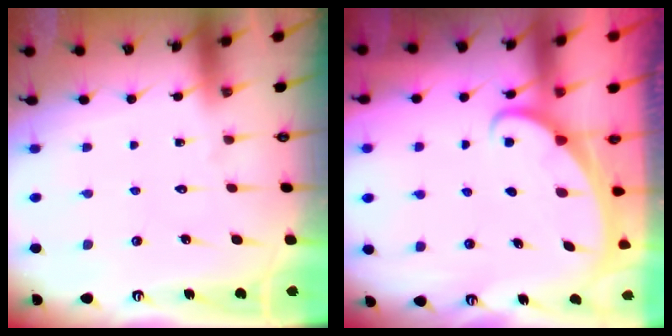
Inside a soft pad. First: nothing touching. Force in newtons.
{"total": 1.6, "press": 1.6, "slide": 0.1}